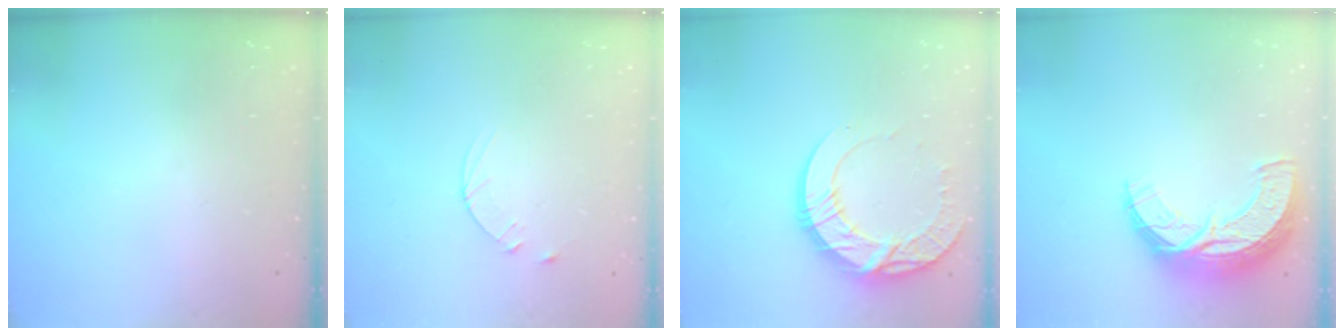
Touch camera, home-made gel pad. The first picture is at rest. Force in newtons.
{"total": 3.6, "press": 3.6, "slide": 0.5}
{"total": 14.4, "press": 14.4, "slide": 1.4}
{"total": 12.8, "press": 12.7, "slide": 1.0}